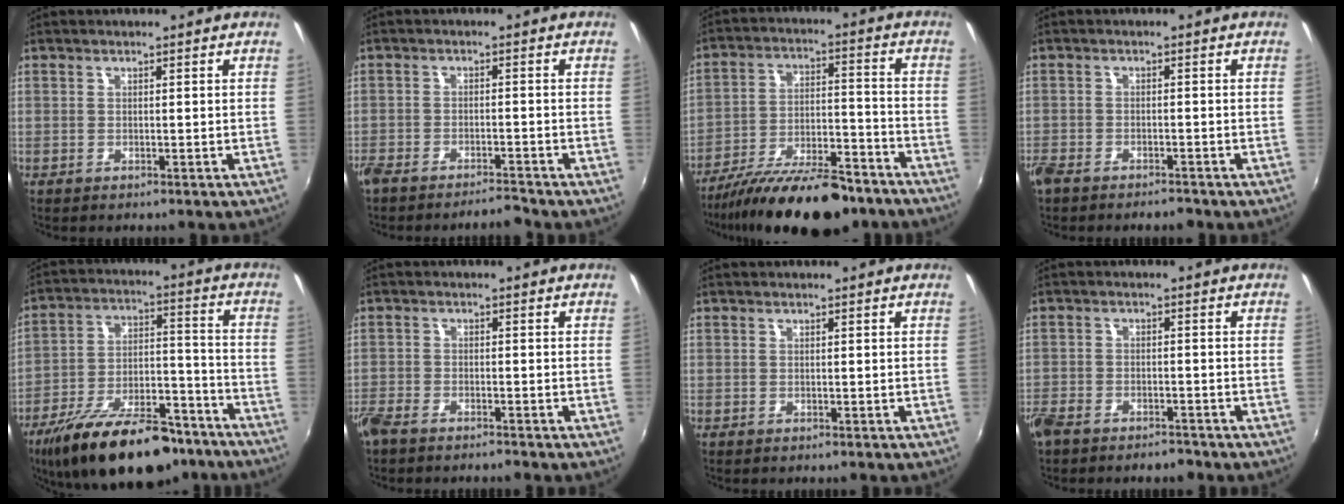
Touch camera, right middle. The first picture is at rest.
{"total": 5.2, "force": [-4.9, 0.7, 1.5], "torque": [-0.049, -0.007, -0.086]}
{"total": 20.1, "force": [-15.9, 5.8, 11.0], "torque": [-0.196, -0.029, -0.244]}
{"total": 5.7, "force": [-4.8, 2.1, 2.4], "torque": [-0.075, -0.018, -0.085]}
{"total": 23.7, "force": [-17.2, 9.4, 13.4], "torque": [-0.237, -0.011, -0.256]}
{"total": 5.5, "force": [-4.6, 1.6, 2.4], "torque": [-0.072, -0.021, -0.091]}
{"total": 0.0}
{"total": 8.1, "force": [-6.5, 3.8, 3.2], "torque": [-0.098, -0.017, -0.111]}